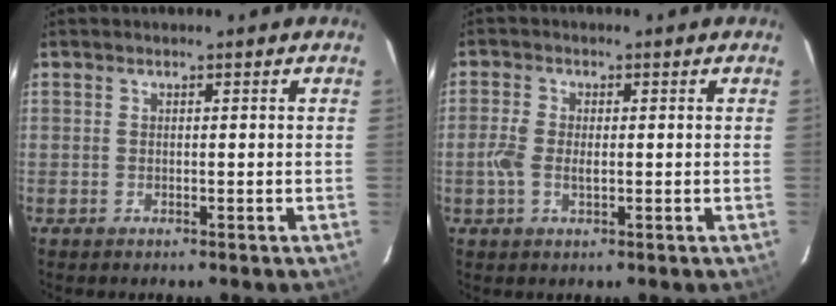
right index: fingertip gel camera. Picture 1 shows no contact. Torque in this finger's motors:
{"motor_torque": [0.04, 0.05, 0.07, 0.05]}